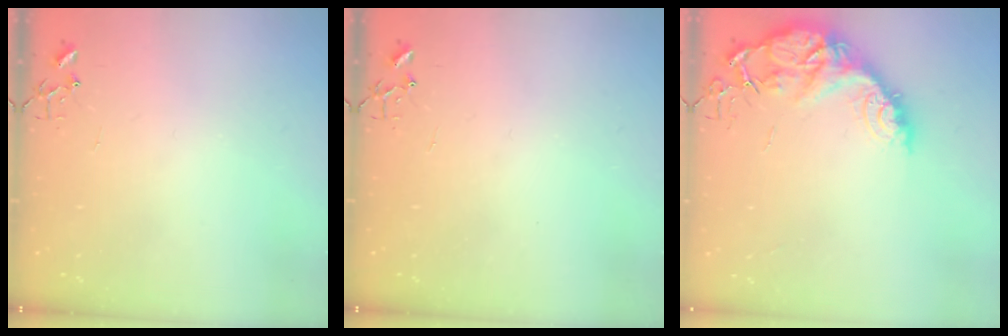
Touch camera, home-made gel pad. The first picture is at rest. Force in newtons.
{"total": 0.0}
{"total": 15.1, "press": 15.0, "slide": 1.1}